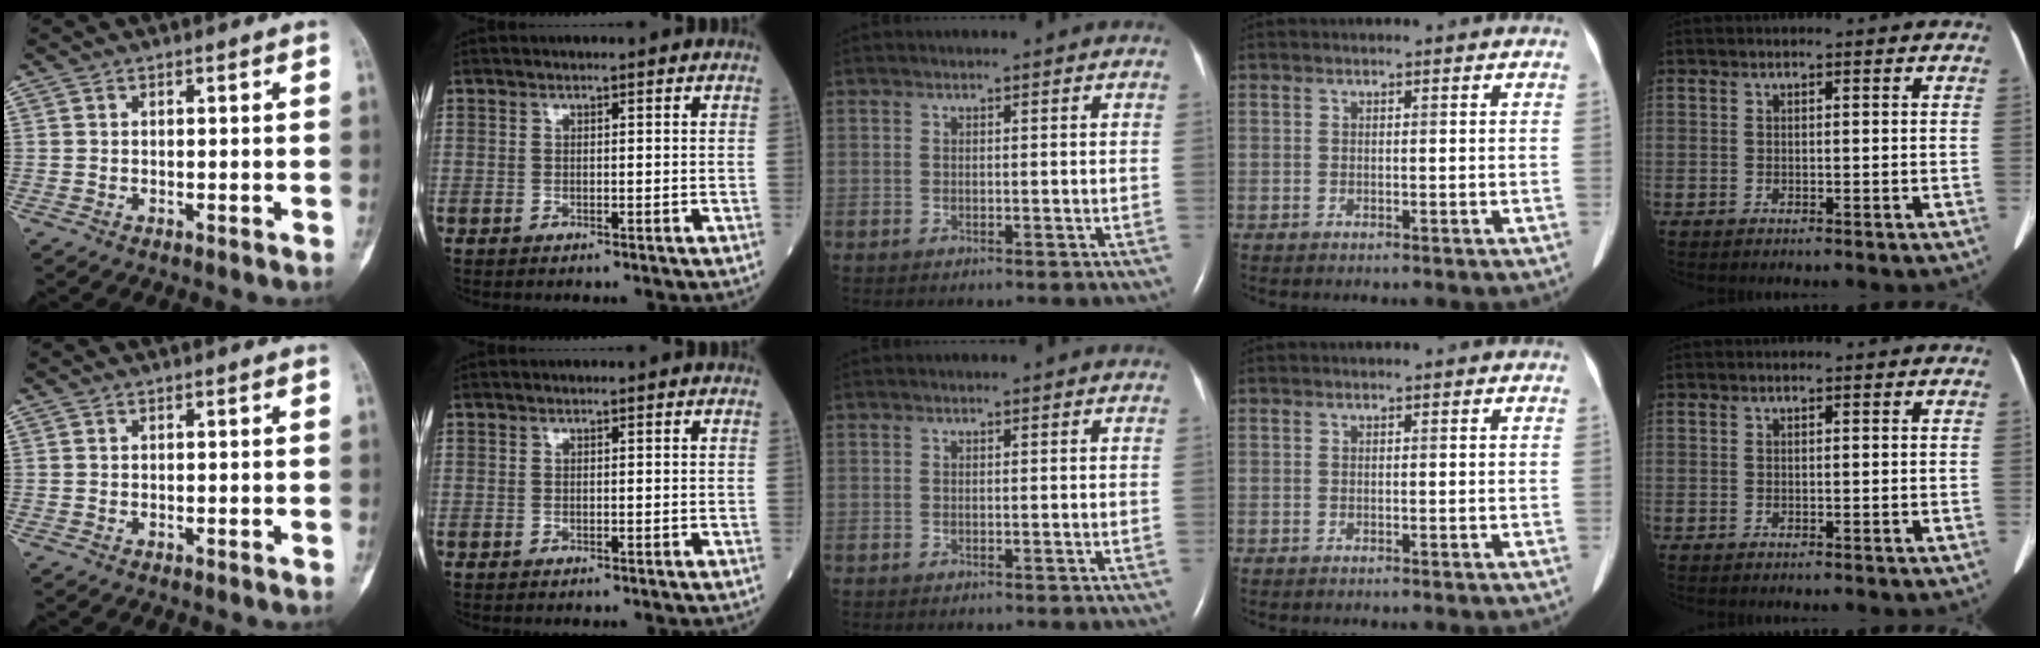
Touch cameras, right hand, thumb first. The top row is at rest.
{}